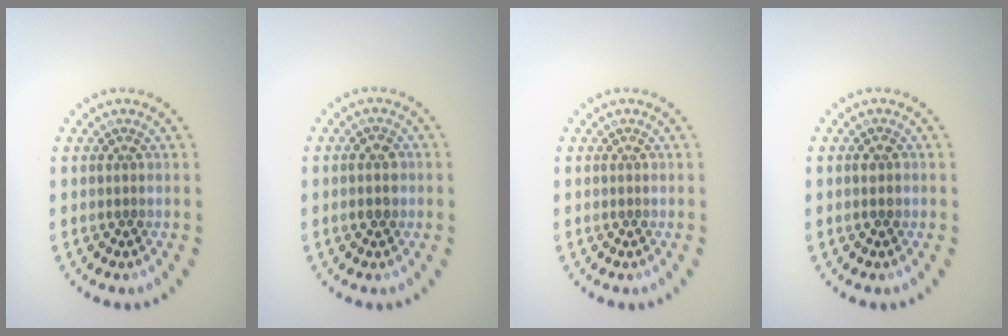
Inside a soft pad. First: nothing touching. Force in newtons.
{"total": 1.3, "press": 1.3, "slide": 0.2}
{"total": 0.0}
{"total": 1.0, "press": 1.0, "slide": 0.2}